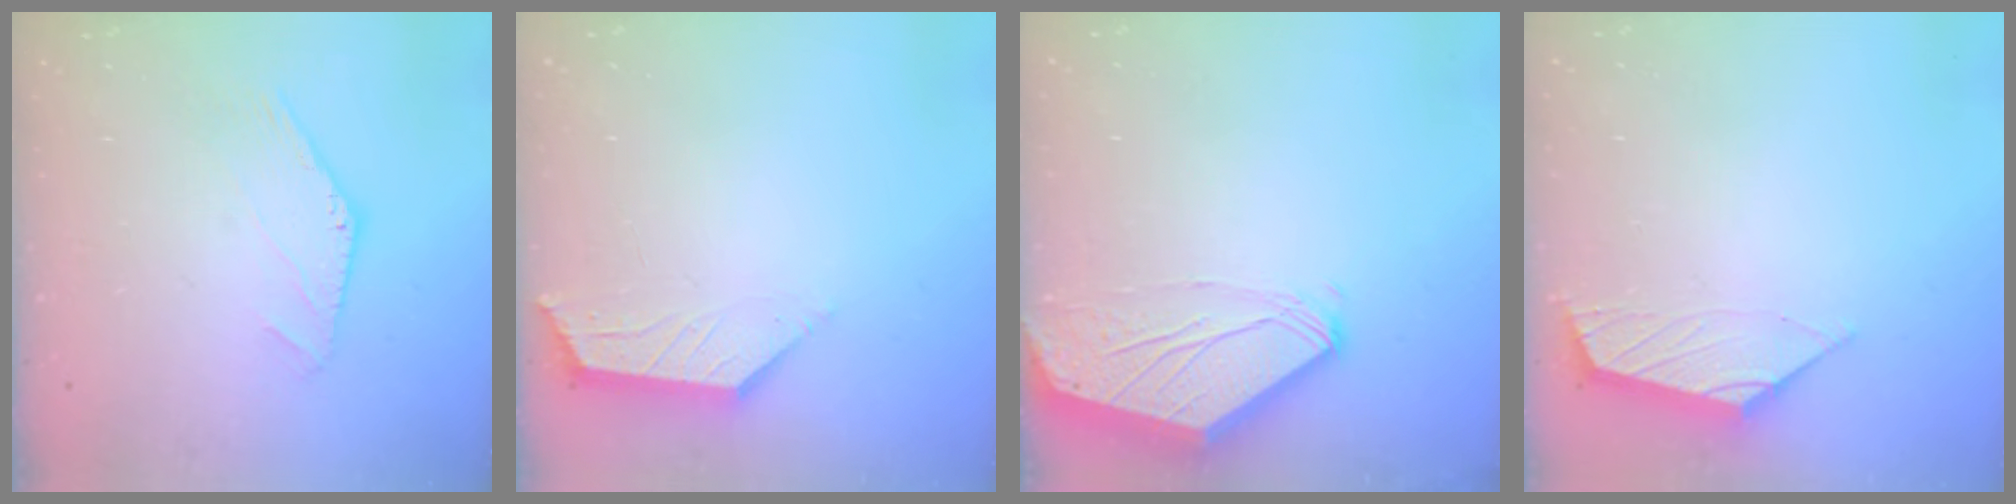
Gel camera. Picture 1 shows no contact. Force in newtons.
{"total": 2.1, "press": 2.0, "slide": 0.5}
{"total": 0.0}
{"total": 2.7, "press": 2.7, "slide": 0.4}